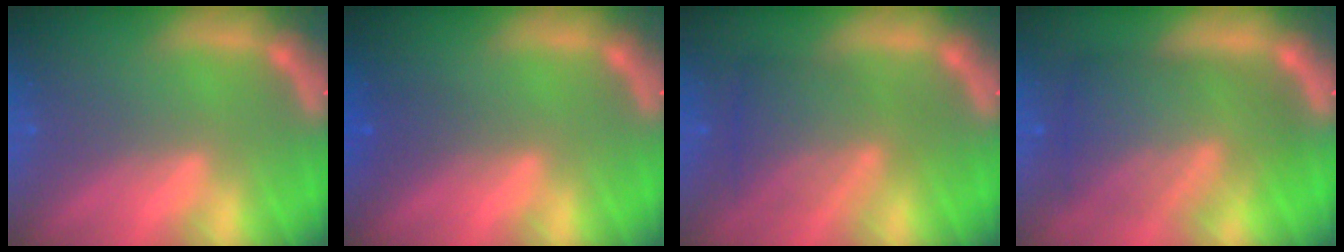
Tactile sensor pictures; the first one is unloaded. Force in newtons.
{"total": 1.5}
{"total": 6.0}
{"total": 9.4}